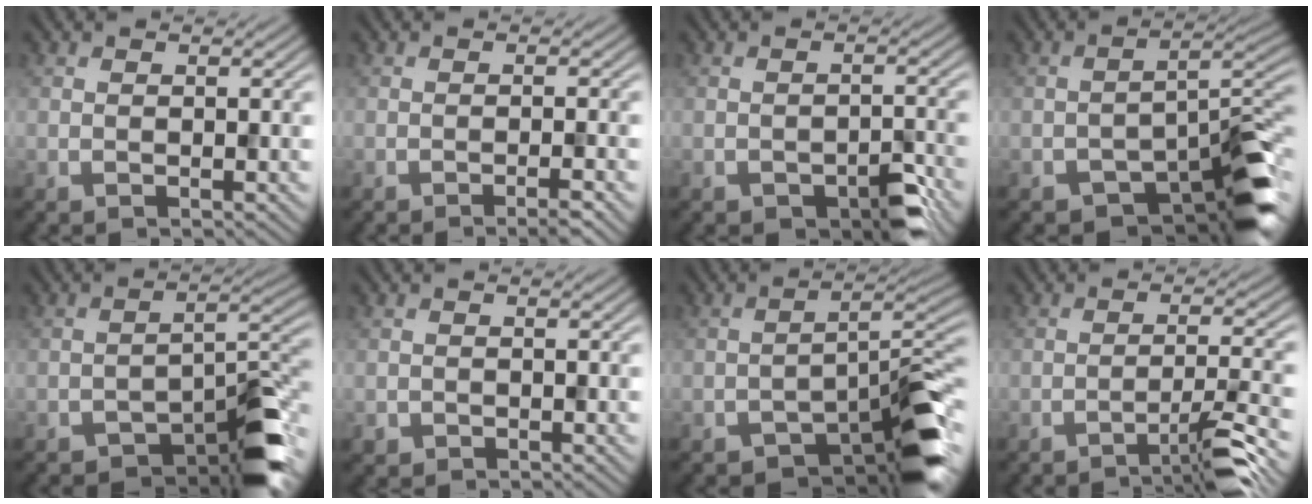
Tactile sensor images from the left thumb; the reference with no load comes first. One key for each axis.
{"total": 2.1, "fx": -1.2, "fy": 0.2, "fz": 1.7, "tx": -0.023, "ty": 0.005, "tz": -0.027}
{"total": 3.8, "fx": -2.2, "fy": 1.6, "fz": 2.6, "tx": -0.036, "ty": 0.000, "tz": -0.030}
{"total": 10.2, "fx": -6.1, "fy": 4.1, "fz": 7.0, "tx": -0.081, "ty": -0.004, "tz": -0.104}
{"total": 8.7, "fx": -6.0, "fy": 2.8, "fz": 5.6, "tx": -0.062, "ty": 0.005, "tz": -0.104}
{"total": 0.8, "fx": -0.5, "fy": 0.7, "fz": 0.1, "tx": -0.001, "ty": -0.007, "tz": -0.011}
{"total": 9.6, "fx": -6.2, "fy": 3.0, "fz": 6.7, "tx": -0.080, "ty": 0.006, "tz": -0.106}
{"total": 5.3, "fx": -3.7, "fy": 0.3, "fz": 3.8, "tx": -0.050, "ty": 0.017, "tz": -0.076}